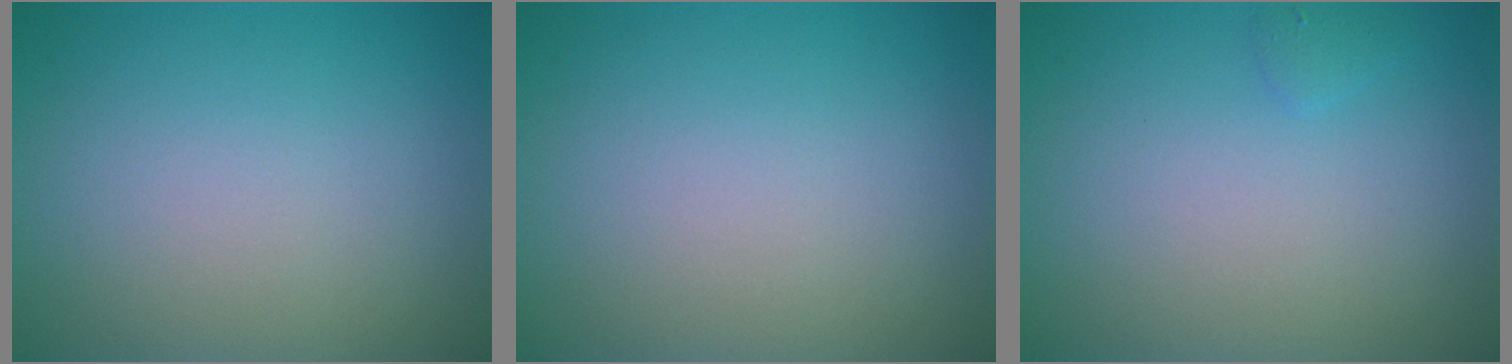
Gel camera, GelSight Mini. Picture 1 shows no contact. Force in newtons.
{"total": 0.0}
{"total": 0.6, "press": 0.6, "slide": 0.1}